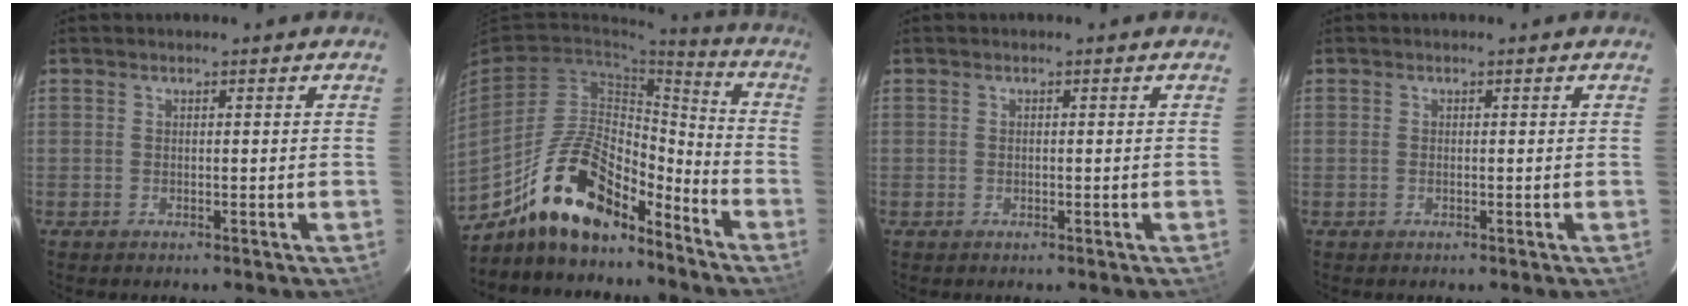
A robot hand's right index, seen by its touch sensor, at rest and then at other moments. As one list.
[{"total": 16.9, "force": [-12.3, 6.6, 9.4], "torque": [-0.184, 0.024, -0.208]}, {"total": 0.6, "force": [0.0, 0.4, 0.4], "torque": [-0.007, 0.001, -0.001]}, {"total": 0.6, "force": [-0.1, 0.4, 0.4], "torque": [-0.008, 0.000, -0.002]}]